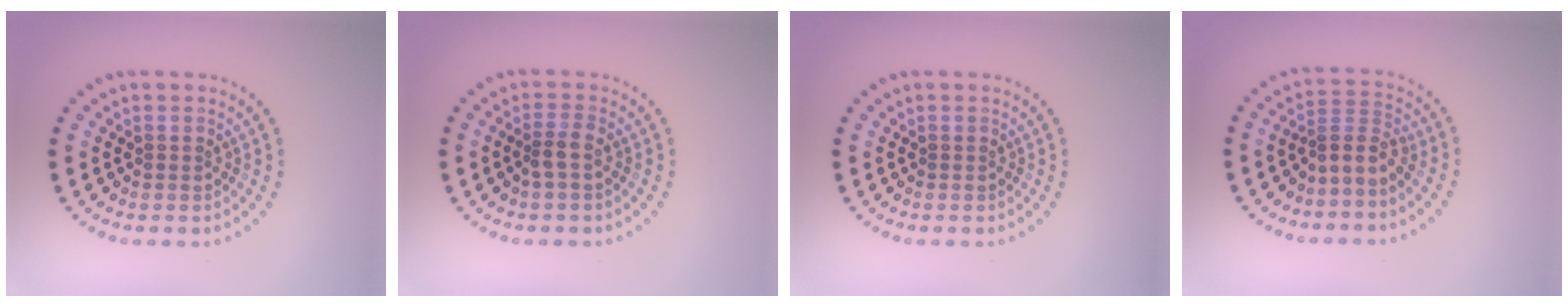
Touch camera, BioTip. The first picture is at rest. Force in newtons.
{"total": 1.4, "press": 1.1, "slide": 0.9}
{"total": 0.0}
{"total": 2.5, "press": 1.8, "slide": 1.7}